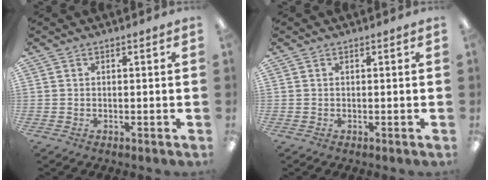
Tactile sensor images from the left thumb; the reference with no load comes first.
{"total": 0.0}